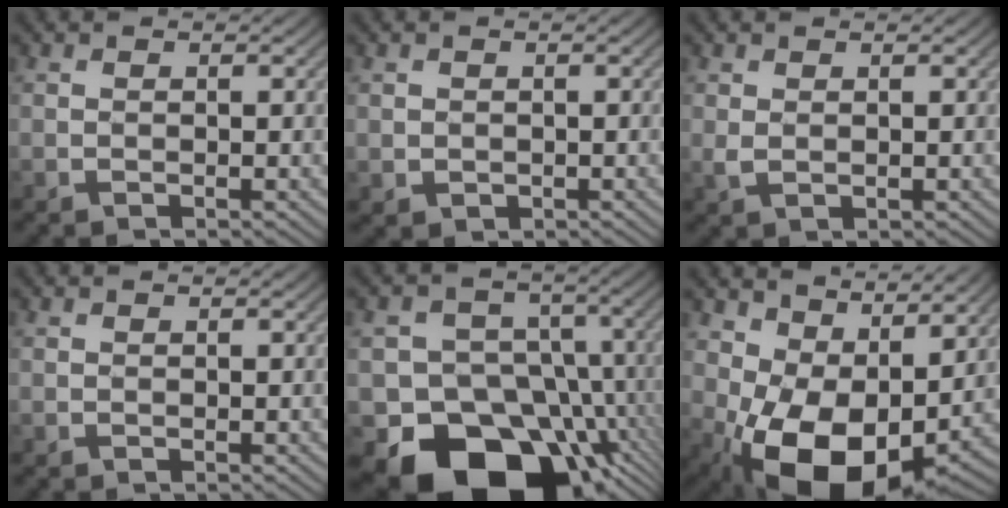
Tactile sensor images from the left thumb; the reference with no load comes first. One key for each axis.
{"total": 1.0, "fx": -0.3, "fy": 0.9, "fz": 0.2, "tx": -0.025, "ty": -0.001, "tz": -0.007}
{"total": 0.8, "fx": 0.5, "fy": 0.5, "fz": 0.4, "tx": -0.013, "ty": -0.002, "tz": 0.010}
{"total": 0.0}
{"total": 17.4, "fx": -9.8, "fy": 11.9, "fz": 8.0, "tx": -0.117, "ty": -0.022, "tz": -0.161}
{"total": 11.3, "fx": -0.6, "fy": 7.8, "fz": 8.2, "tx": -0.133, "ty": -0.015, "tz": -0.004}